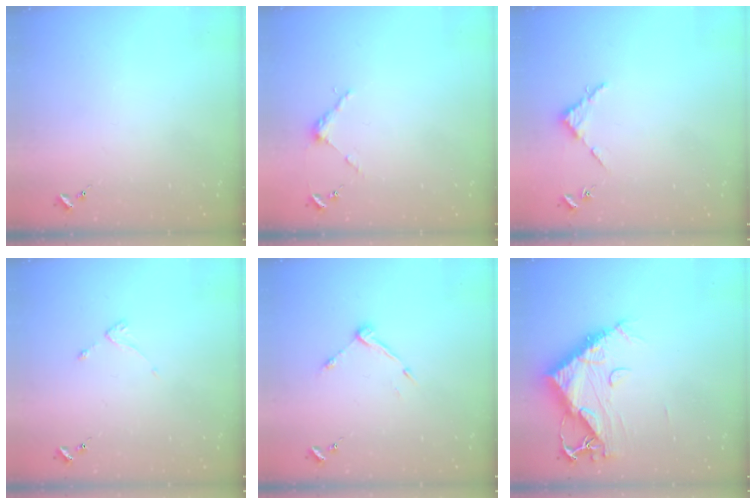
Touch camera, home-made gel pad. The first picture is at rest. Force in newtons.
{"total": 3.9, "press": 3.9, "slide": 0.2}
{"total": 2.7, "press": 2.7, "slide": 0.3}
{"total": 2.2, "press": 2.1, "slide": 0.4}
{"total": 6.9, "press": 6.9, "slide": 0.3}
{"total": 13.4, "press": 13.3, "slide": 1.5}